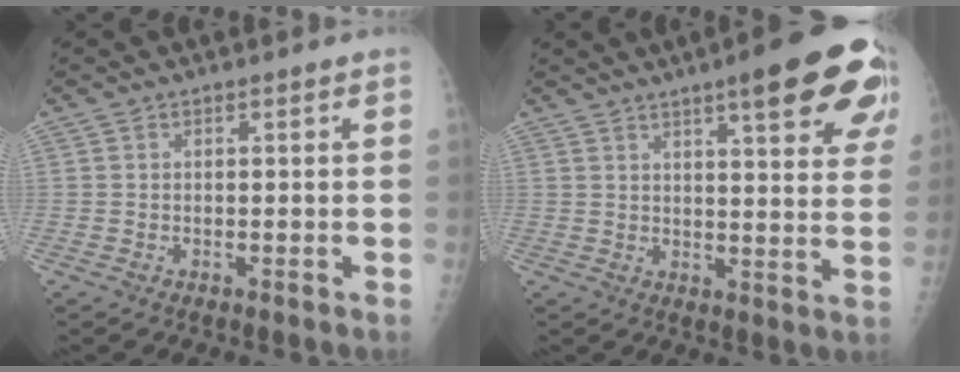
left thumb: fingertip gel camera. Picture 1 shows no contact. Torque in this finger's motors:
{"motor_torque": [2.83, 2.19, 0.98, -0.82, 0.29]}